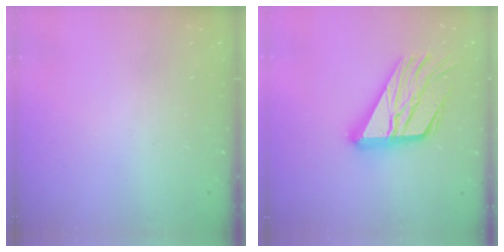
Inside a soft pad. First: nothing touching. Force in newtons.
{"total": 21.7, "press": 21.6, "slide": 2.2}